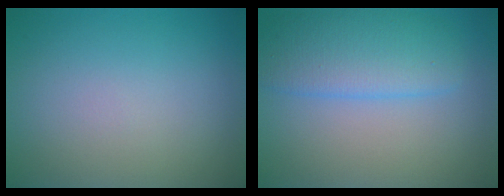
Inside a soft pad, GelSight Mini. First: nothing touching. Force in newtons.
{"total": 4.4, "press": 4.4, "slide": 0.2}